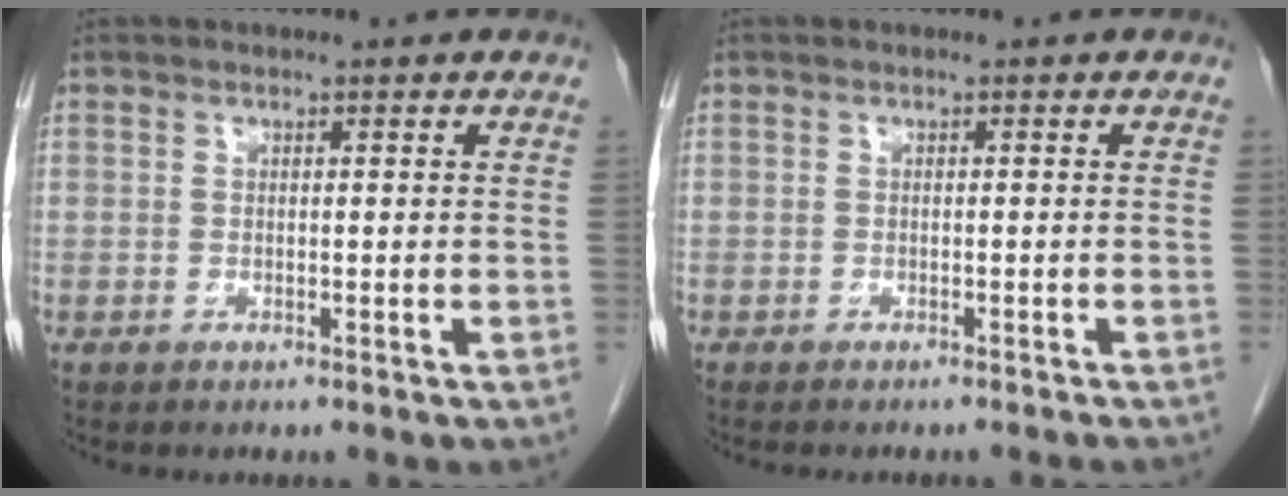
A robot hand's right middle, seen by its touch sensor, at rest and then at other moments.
{"total": 4.8, "force": [-4.5, 0.3, 1.7], "torque": [-0.020, -0.010, -0.054]}